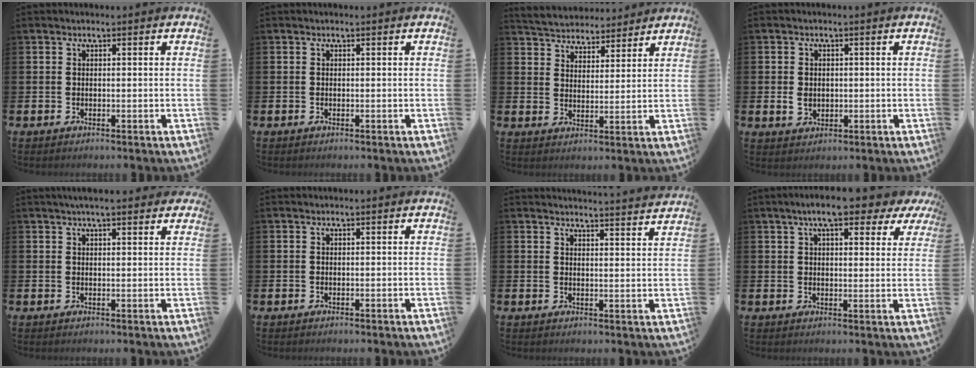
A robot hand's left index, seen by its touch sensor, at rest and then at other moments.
{"total": 0.0}
{"total": 4.9, "force": [4.8, 1.2, -0.4], "torque": [-0.020, -0.027, 0.087]}
{"total": 2.0, "force": [0.1, 1.7, 1.1], "torque": [-0.015, 0.006, -0.002]}
{"total": 3.1, "force": [2.7, 0.4, 1.4], "torque": [-0.022, -0.007, 0.046]}
{"total": 0.0}
{"total": 3.6, "force": [3.6, -0.6, -0.1], "torque": [0.003, -0.031, 0.062]}
{"total": 7.0, "force": [5.5, 2.2, 3.9], "torque": [-0.066, -0.014, 0.092]}